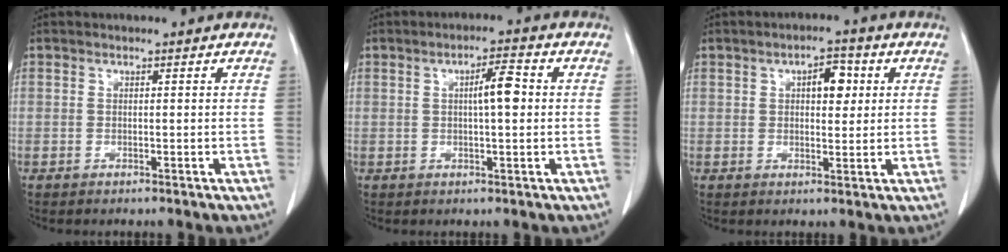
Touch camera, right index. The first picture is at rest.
{"total": 4.5, "force": [0.5, 0.8, 4.4], "torque": [-0.073, 0.009, 0.006]}
{"total": 4.7, "force": [1.4, 2.2, 3.9], "torque": [-0.054, 0.011, 0.018]}